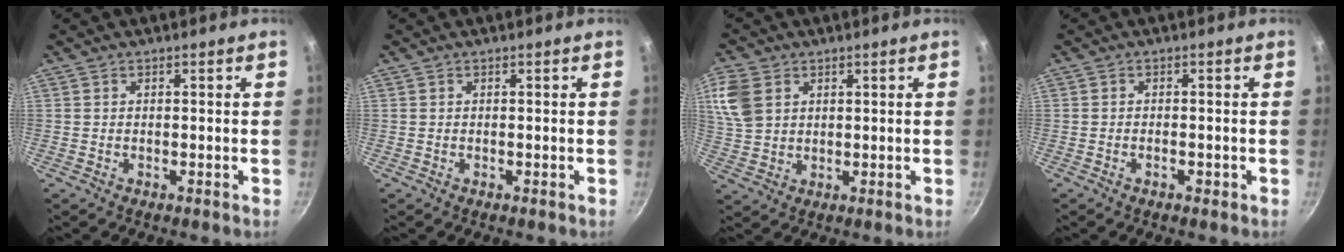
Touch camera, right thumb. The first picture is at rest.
{"total": 0.0}
{"total": 9.2, "force": [3.4, 6.7, 5.2], "torque": [-0.102, -0.006, 0.069]}
{"total": 1.4, "force": [-0.7, 0.7, 1.0], "torque": [-0.019, 0.004, -0.014]}